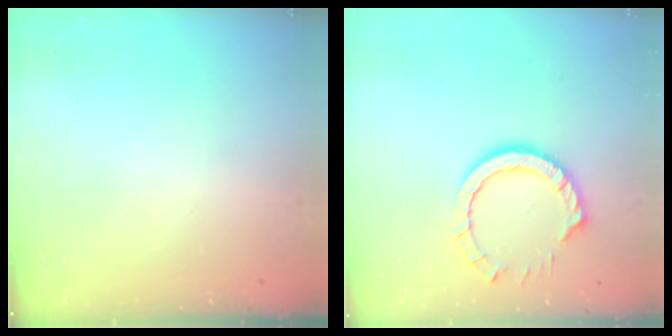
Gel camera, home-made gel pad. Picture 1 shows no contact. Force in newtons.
{"total": 10.6, "press": 10.6, "slide": 0.9}